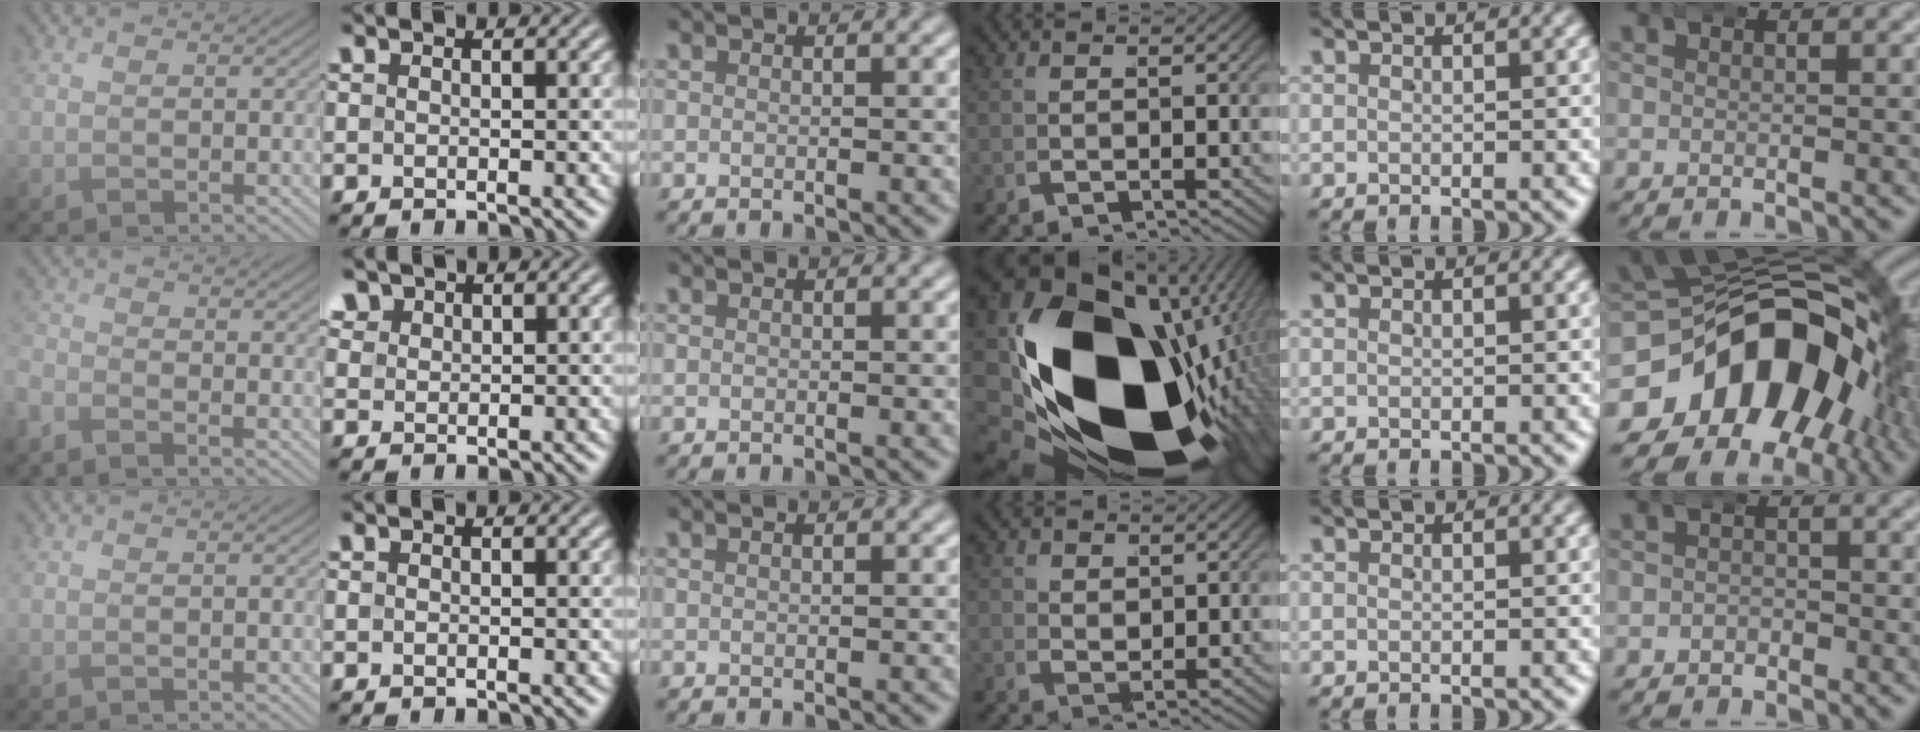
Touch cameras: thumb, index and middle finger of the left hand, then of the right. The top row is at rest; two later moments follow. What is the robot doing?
{"motion": "wrap", "object": "arm wrap"}